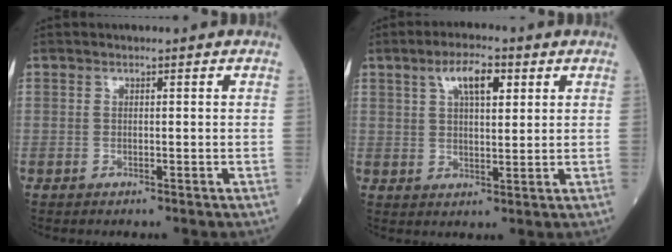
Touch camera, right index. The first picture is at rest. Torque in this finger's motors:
{"motor_torque": [0.70, 0.34, 0.09, 0.03]}